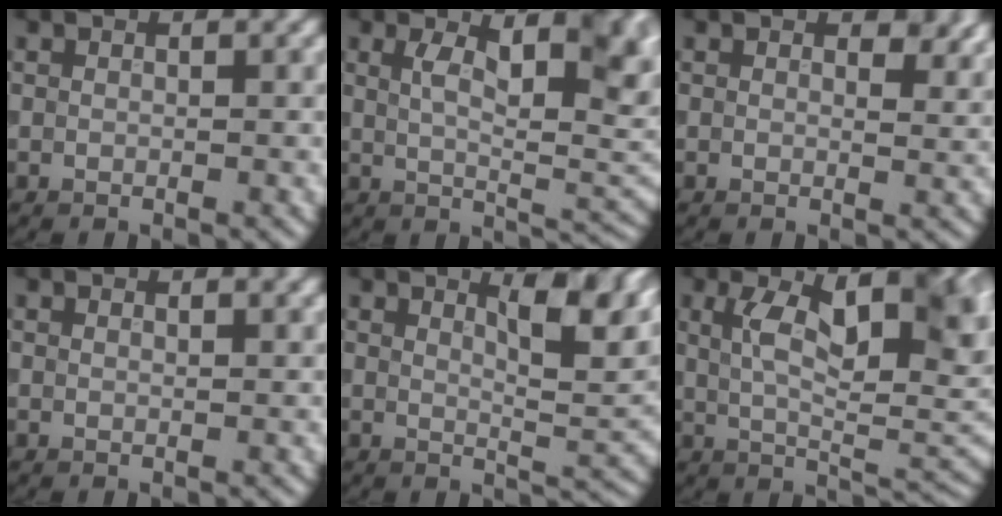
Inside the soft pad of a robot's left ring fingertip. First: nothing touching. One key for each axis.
{"total": 8.1, "fx": 2.2, "fy": 3.2, "fz": 7.1, "tx": -0.105, "ty": 0.001, "tz": 0.040}
{"total": 2.5, "fx": 1.2, "fy": 1.4, "fz": 1.7, "tx": -0.020, "ty": -0.001, "tz": 0.011}
{"total": 1.0, "fx": 0.8, "fy": 0.1, "fz": 0.4, "tx": -0.004, "ty": -0.003, "tz": 0.008}
{"total": 6.4, "fx": 2.8, "fy": 2.0, "fz": 5.4, "tx": -0.063, "ty": 0.001, "tz": 0.043}
{"total": 11.0, "fx": 2.4, "fy": 5.0, "fz": 9.5, "tx": -0.130, "ty": 0.002, "tz": 0.044}